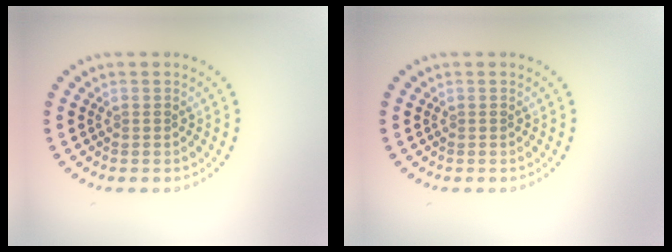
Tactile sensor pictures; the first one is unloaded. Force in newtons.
{"total": 0.0}